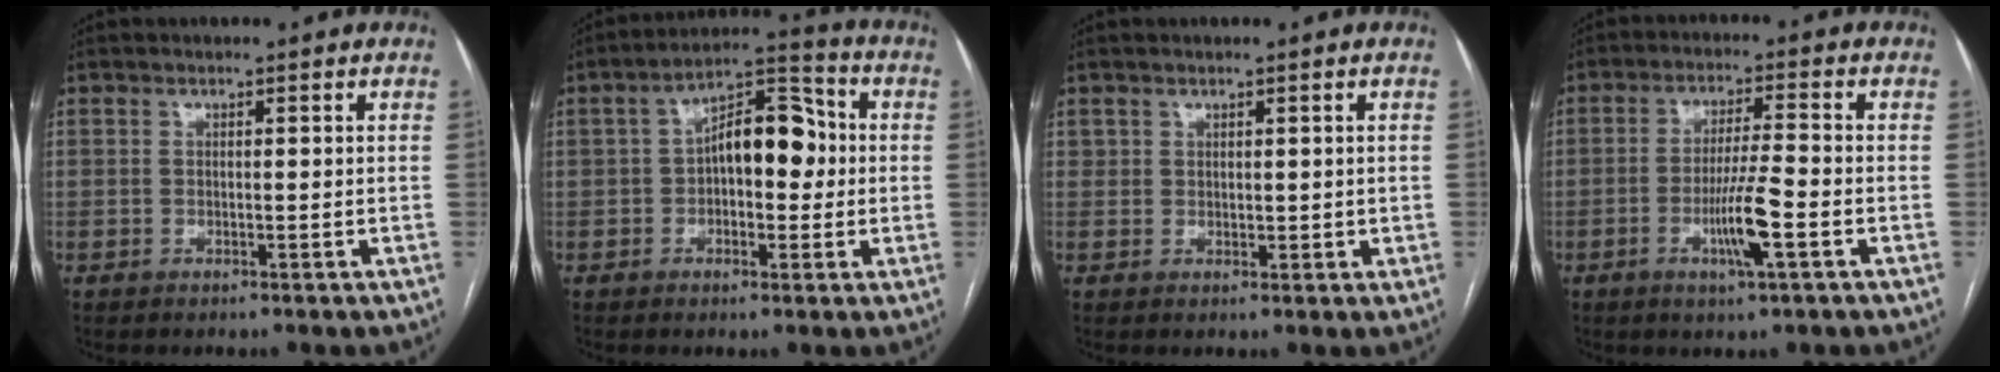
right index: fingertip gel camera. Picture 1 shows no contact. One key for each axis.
{"total": 10.2, "fx": 0.2, "fy": 4.8, "fz": 9.0, "tx": -0.145, "ty": 0.038, "tz": 0.000}
{"total": 1.6, "fx": 0.5, "fy": 1.4, "fz": 0.7, "tx": -0.013, "ty": 0.004, "tz": 0.013}
{"total": 7.5, "fx": -2.7, "fy": 0.0, "fz": 7.0, "tx": -0.133, "ty": -0.007, "tz": -0.050}